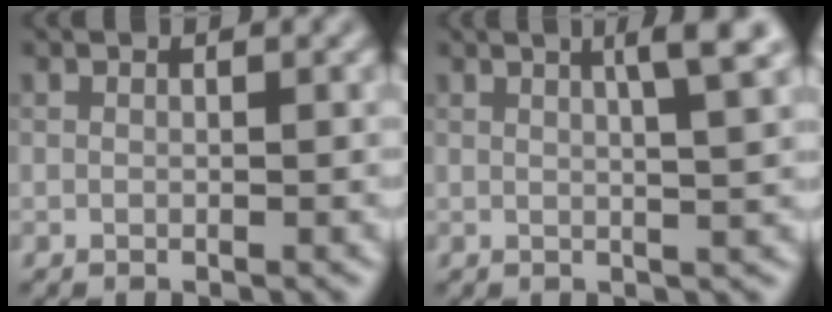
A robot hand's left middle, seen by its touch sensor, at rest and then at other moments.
{"total": 4.3, "force": [1.9, 0.8, 3.8], "torque": [-0.045, 0.012, 0.018]}